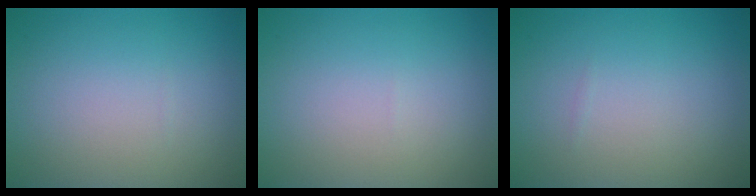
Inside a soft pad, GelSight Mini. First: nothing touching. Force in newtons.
{"total": 0.0}
{"total": 0.0}